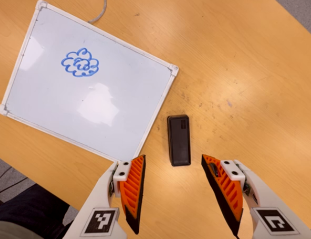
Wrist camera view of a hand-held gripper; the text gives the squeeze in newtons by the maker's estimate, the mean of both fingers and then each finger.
{"total": 0.0}